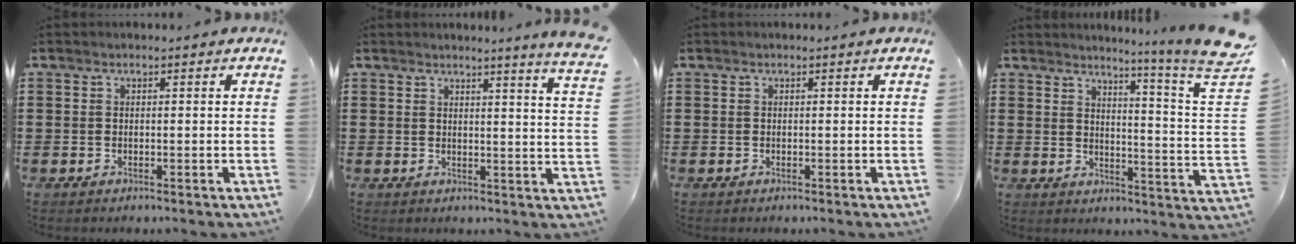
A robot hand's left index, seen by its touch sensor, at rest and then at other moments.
{"total": 3.7, "force": [3.2, -1.2, 1.3], "torque": [-0.026, -0.024, 0.053]}
{"total": 0.0}
{"total": 6.3, "force": [4.8, -1.5, 3.7], "torque": [-0.076, -0.052, 0.071]}